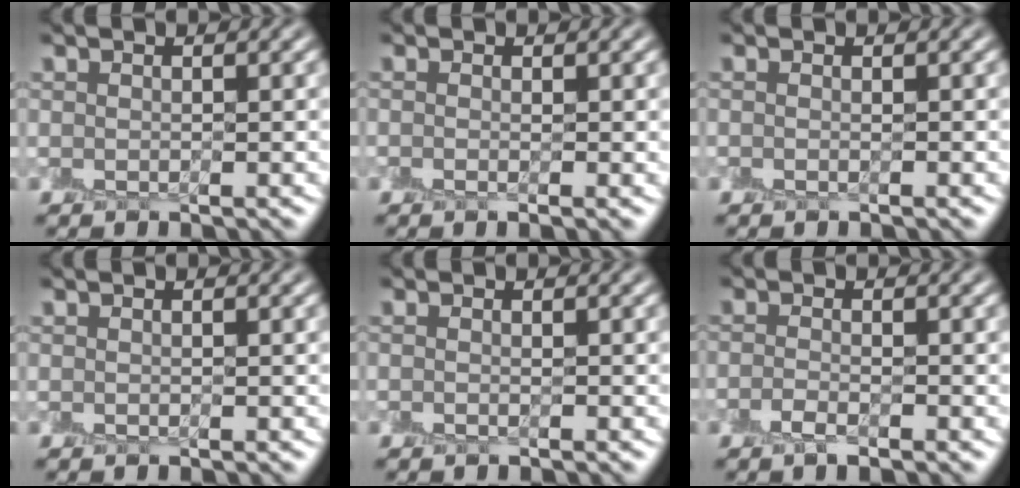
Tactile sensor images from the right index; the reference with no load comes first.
{"total": 0.9, "force": [-0.1, 0.2, 0.8], "torque": [-0.014, 0.000, -0.004]}
{"total": 0.0}
{"total": 0.0}
{"total": 0.0}
{"total": 1.3, "force": [-0.8, 0.4, 1.0], "torque": [-0.020, -0.002, -0.018]}